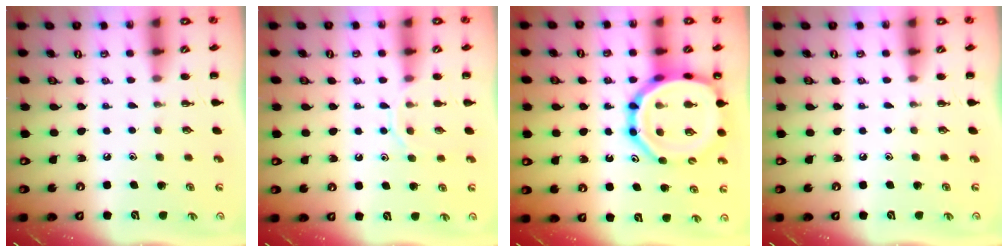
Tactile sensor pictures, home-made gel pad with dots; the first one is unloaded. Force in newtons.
{"total": 8.3, "press": 8.2, "slide": 1.3}
{"total": 19.7, "press": 19.4, "slide": 3.6}
{"total": 0.0}